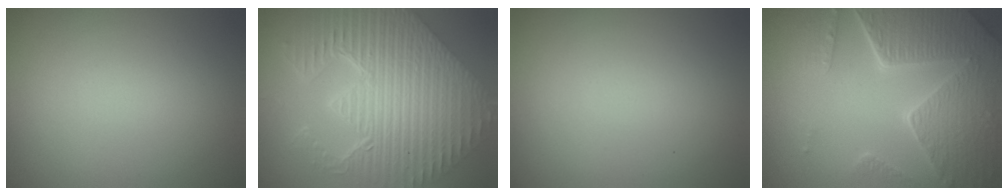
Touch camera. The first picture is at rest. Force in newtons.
{"total": 11.6, "press": 7.8, "slide": 8.5}
{"total": 0.0}
{"total": 8.4, "press": 6.0, "slide": 5.8}